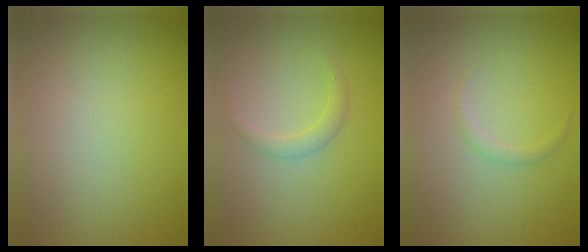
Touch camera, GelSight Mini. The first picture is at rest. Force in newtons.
{"total": 1.3, "press": 1.2, "slide": 0.2}
{"total": 0.7, "press": 0.7, "slide": 0.0}